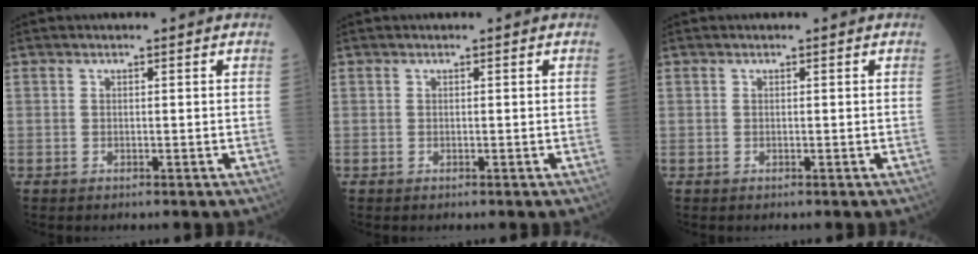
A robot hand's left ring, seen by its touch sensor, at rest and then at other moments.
{"total": 0.0}
{"total": 0.0}